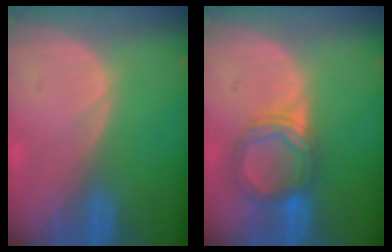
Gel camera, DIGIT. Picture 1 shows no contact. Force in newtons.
{"total": 5.5, "press": 5.4, "slide": 1.4}